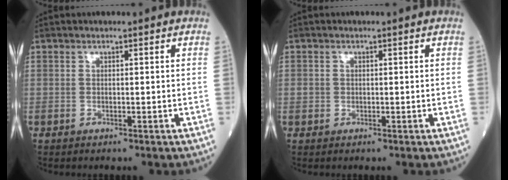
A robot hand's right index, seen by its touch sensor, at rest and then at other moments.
{"total": 0.6, "force": [-0.1, 0.5, 0.2], "torque": [-0.002, 0.005, 0.000]}